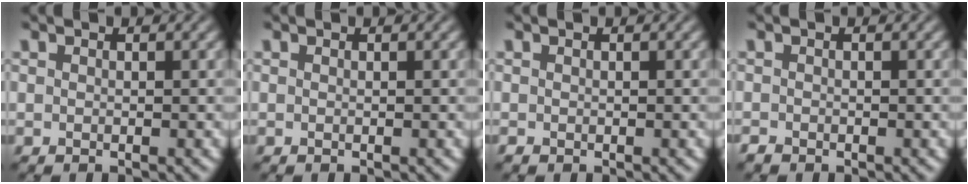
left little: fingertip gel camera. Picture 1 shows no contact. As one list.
[{"total": 0.0}, {"total": 0.5, "force": [-0.2, 0.5, 0.1], "torque": [0.003, -0.005, -0.003]}, {"total": 0.8, "force": [-0.6, 0.6, 0.1], "torque": [0.001, -0.005, -0.011]}]